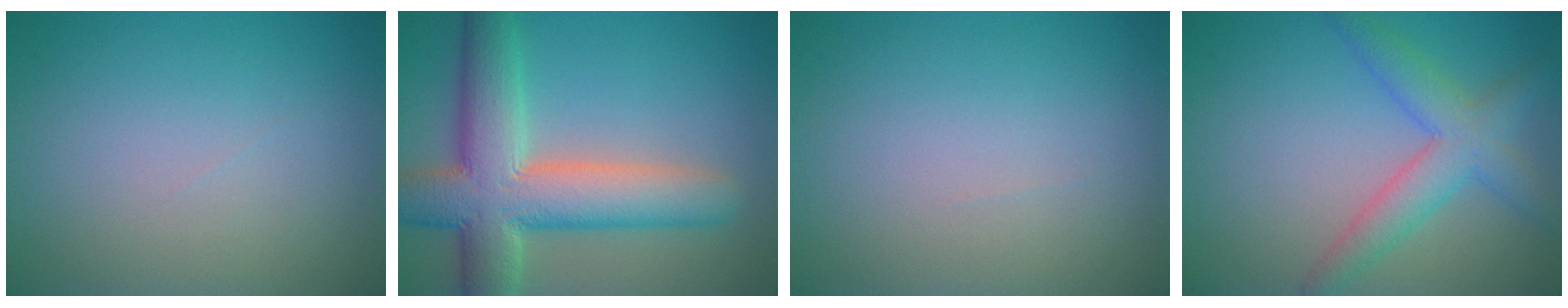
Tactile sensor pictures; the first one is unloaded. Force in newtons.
{"total": 10.0, "press": 10.0, "slide": 0.4}
{"total": 0.0}
{"total": 3.5, "press": 3.5, "slide": 0.2}